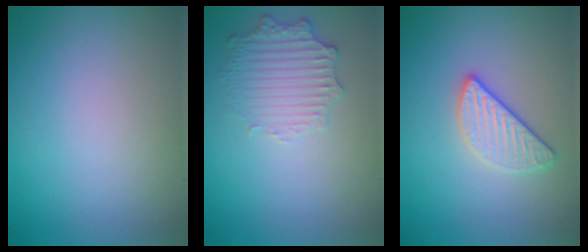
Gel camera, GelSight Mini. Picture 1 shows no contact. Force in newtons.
{"total": 2.6, "press": 2.5, "slide": 0.7}
{"total": 2.5, "press": 2.3, "slide": 1.0}